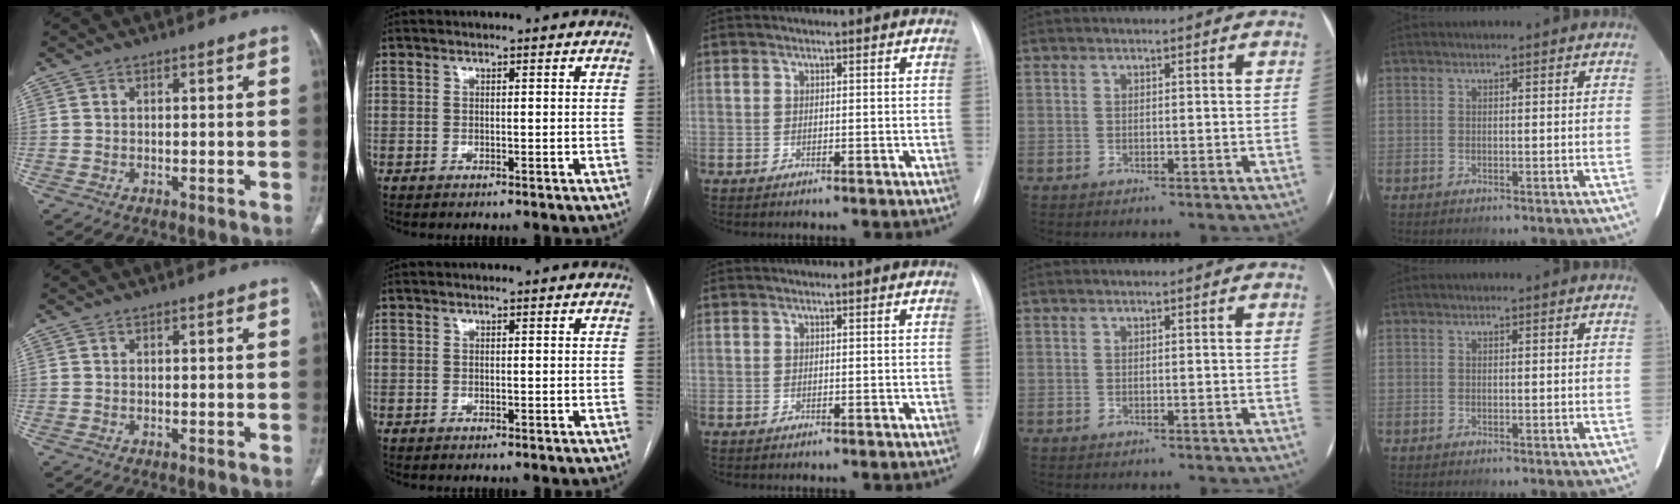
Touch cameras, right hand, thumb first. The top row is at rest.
{}